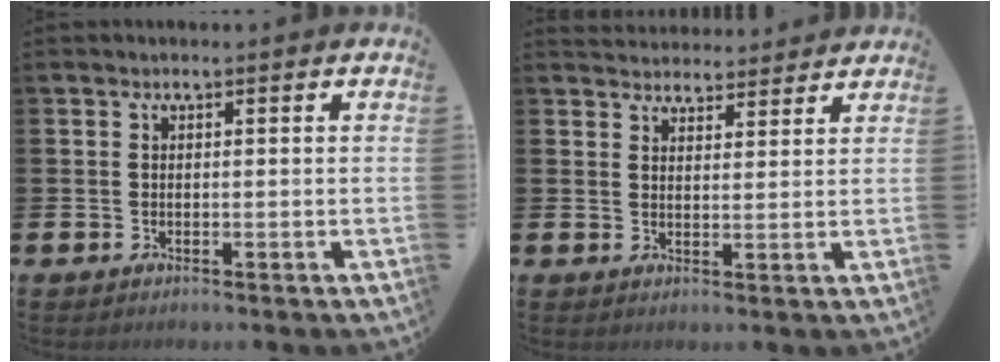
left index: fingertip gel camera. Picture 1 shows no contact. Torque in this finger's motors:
{"motor_torque": [1.06, -1.08, 0.07, 0.00]}